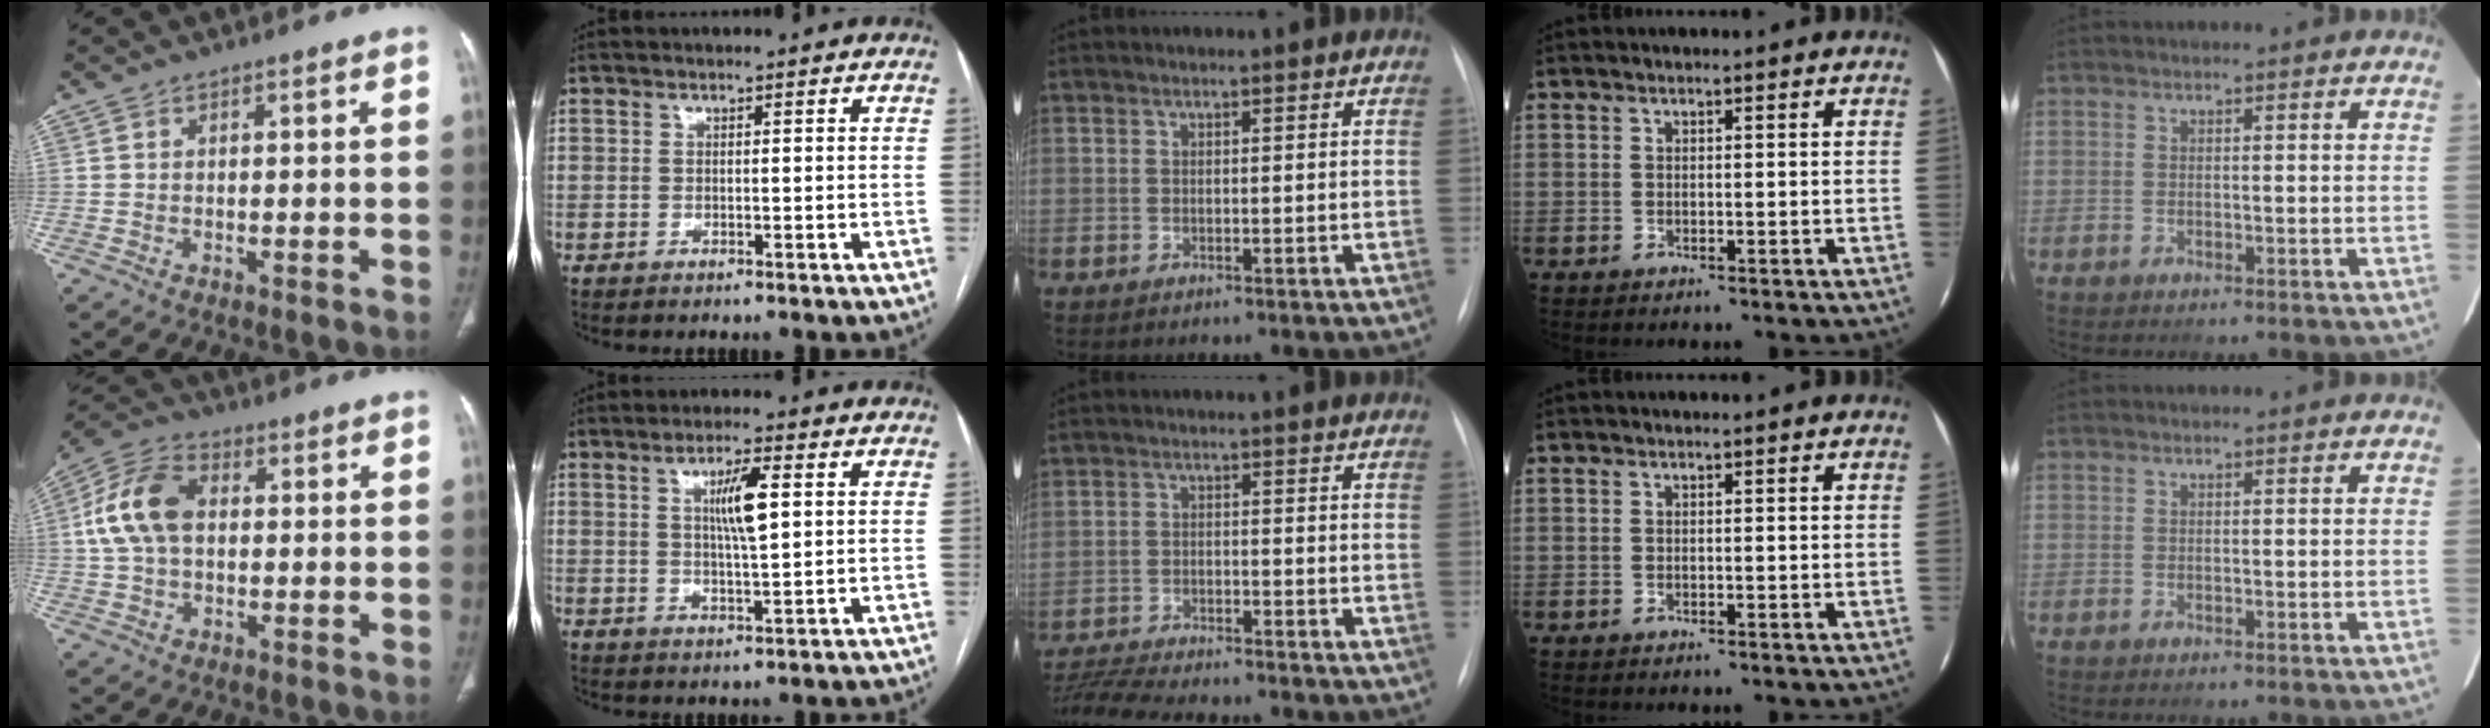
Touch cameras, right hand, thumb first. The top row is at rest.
{"thumb": {"total": 11.8, "force": [1.3, 7.8, 8.8], "torque": [-0.174, 0.027, 0.018]}, "index": {"total": 6.4, "force": [1.6, 0.9, 6.1], "torque": [-0.110, 0.001, 0.029]}, "middle": {"total": 12.5, "force": [-11.5, 1.2, 4.8], "torque": [-0.082, -0.002, -0.179]}}